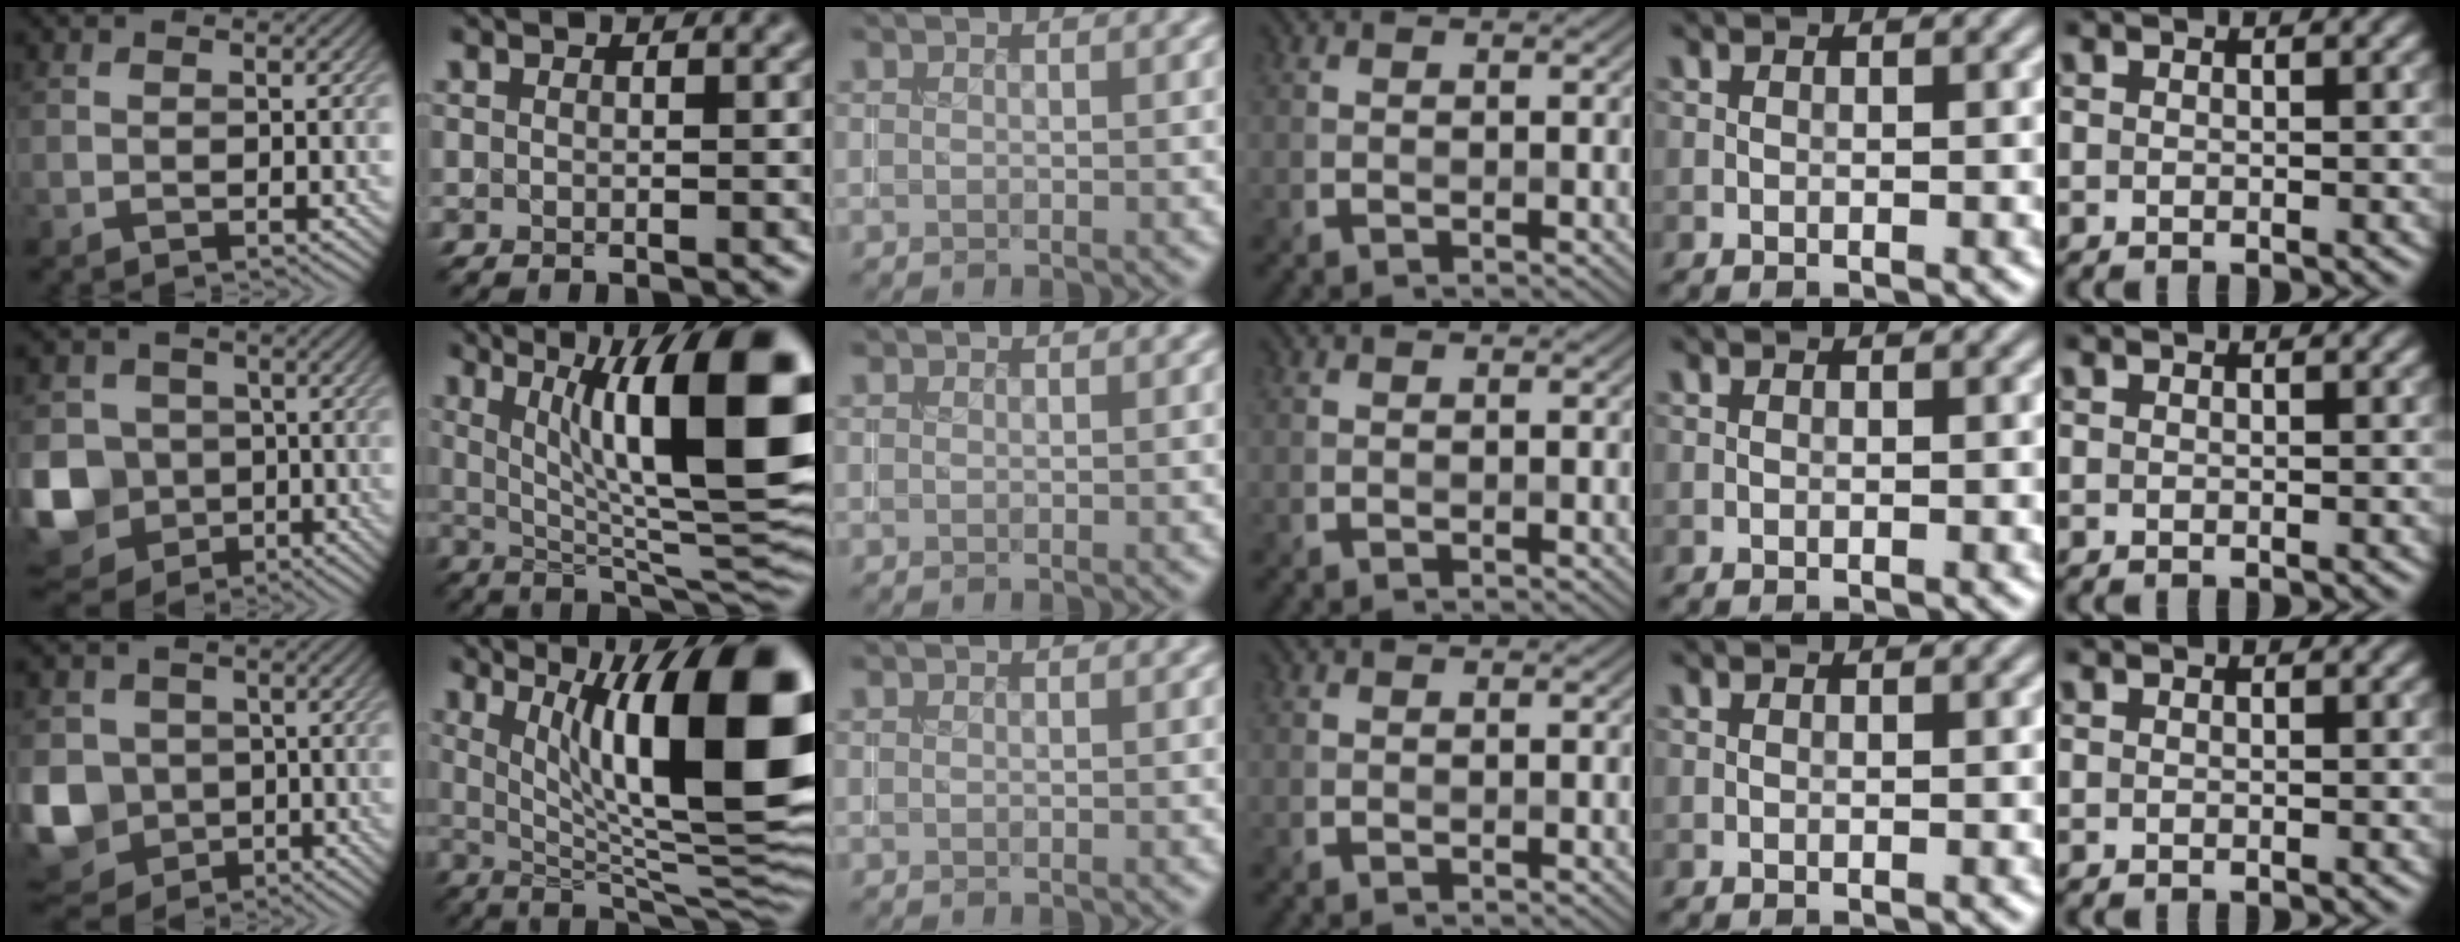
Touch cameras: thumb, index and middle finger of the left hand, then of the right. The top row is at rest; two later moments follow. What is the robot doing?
{"motion": "insert", "object": "coin"}